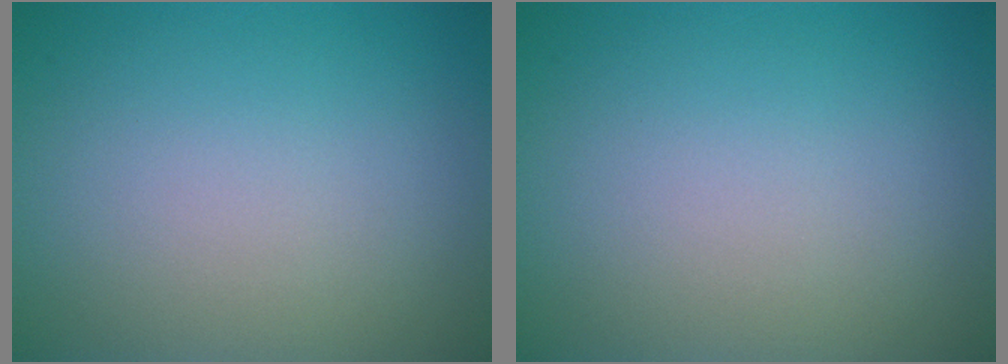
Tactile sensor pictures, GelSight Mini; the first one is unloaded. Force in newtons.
{"total": 0.0}